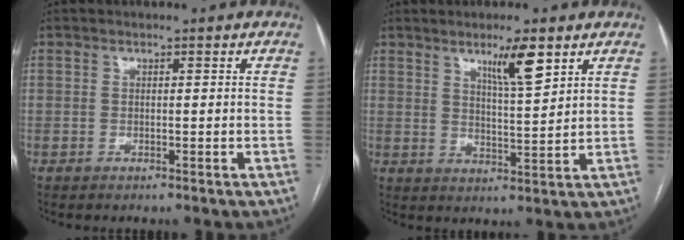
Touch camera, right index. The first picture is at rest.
{"total": 6.4, "force": [3.9, 0.6, 5.1], "torque": [-0.085, -0.005, 0.067]}